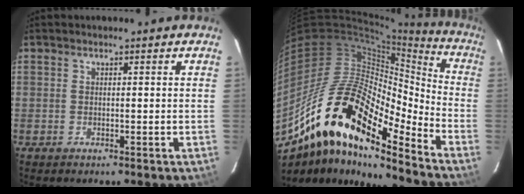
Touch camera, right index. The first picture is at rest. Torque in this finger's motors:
{"motor_torque": [1.73, -0.40, 1.05, 0.18]}